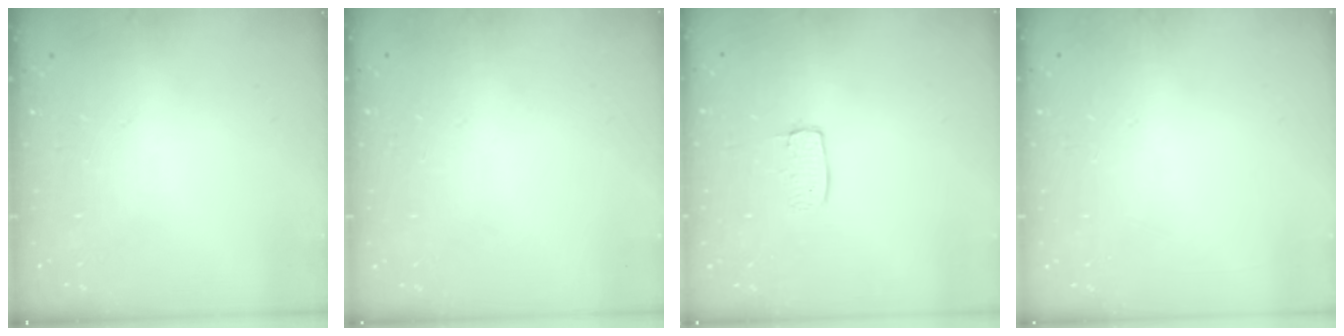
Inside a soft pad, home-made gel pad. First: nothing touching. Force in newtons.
{"total": 0.0}
{"total": 5.8, "press": 5.8, "slide": 0.3}
{"total": 0.0}